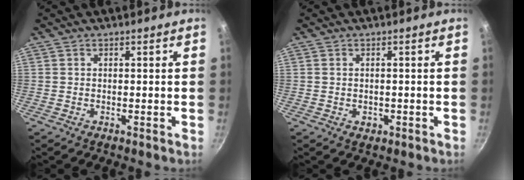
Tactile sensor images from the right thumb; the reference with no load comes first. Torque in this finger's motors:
{"motor_torque": [-0.31, 0.11, -0.45, 0.25, -0.01]}